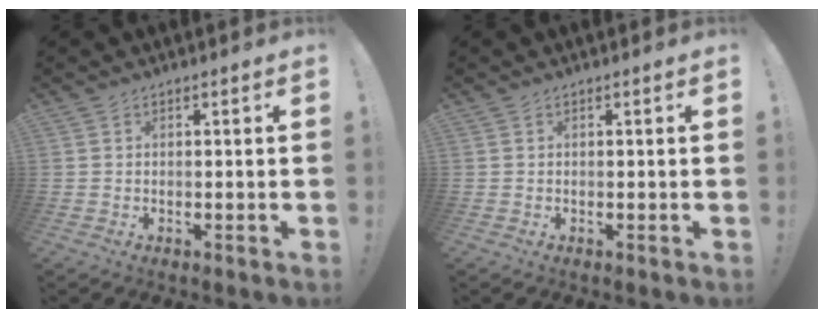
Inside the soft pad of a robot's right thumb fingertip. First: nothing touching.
{"total": 0.0}